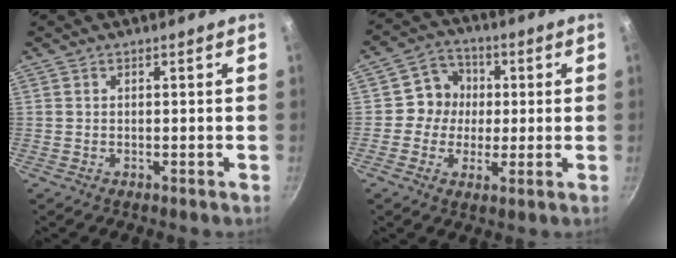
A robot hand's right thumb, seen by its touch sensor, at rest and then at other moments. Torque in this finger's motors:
{"motor_torque": [-0.41, 0.22, -0.24, 0.09, -0.02]}